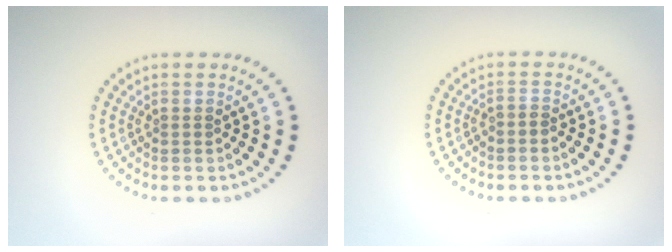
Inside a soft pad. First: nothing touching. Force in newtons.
{"total": 0.6, "press": 0.3, "slide": 0.6}